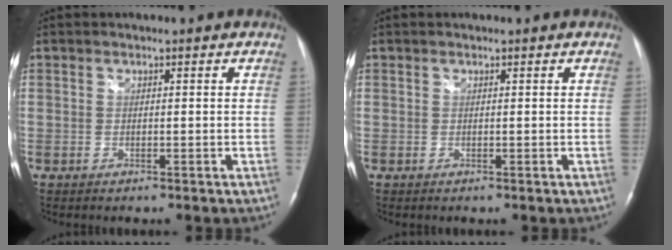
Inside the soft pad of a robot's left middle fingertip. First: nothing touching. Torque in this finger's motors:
{"motor_torque": [0.36, -0.24, -0.04, 0.04]}